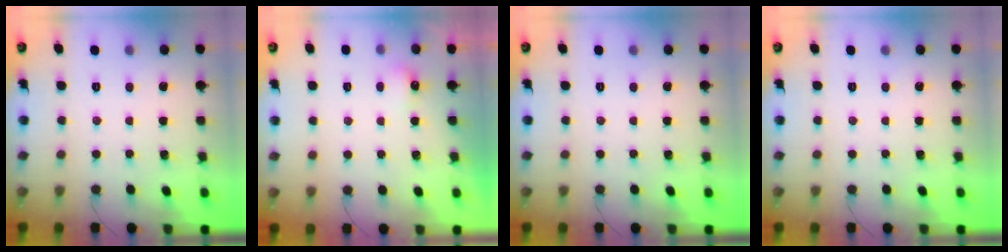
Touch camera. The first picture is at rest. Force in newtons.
{"total": 3.4, "press": 3.3, "slide": 0.8}
{"total": 0.0}
{"total": 0.0}